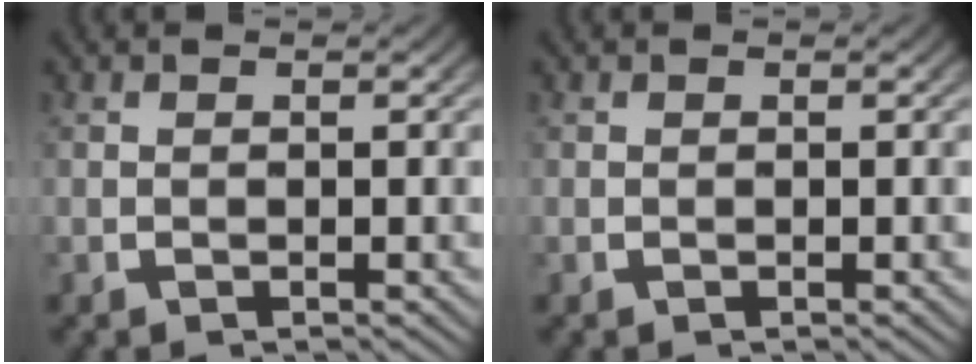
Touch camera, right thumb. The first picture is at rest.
{"total": 0.0}